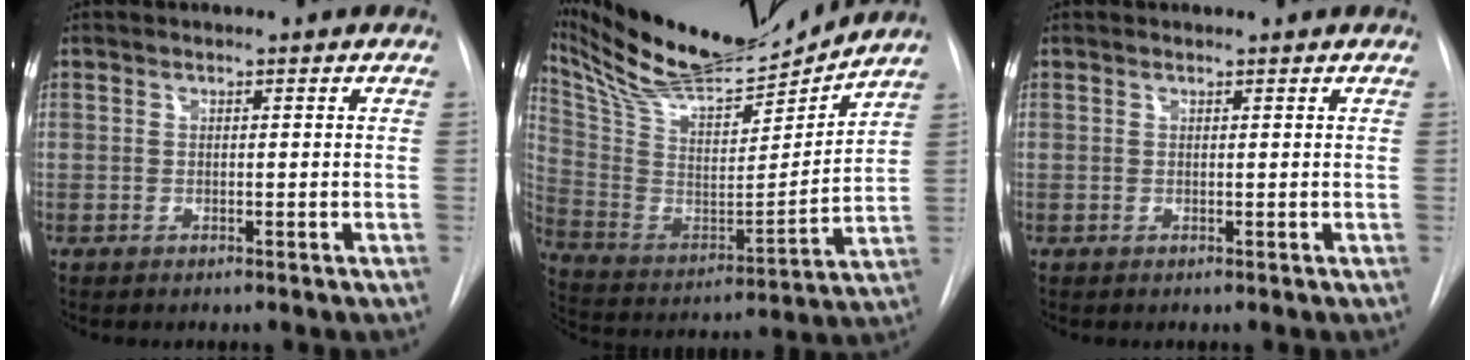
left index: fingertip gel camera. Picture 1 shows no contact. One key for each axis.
{"total": 20.8, "fx": 18.9, "fy": 2.3, "fz": 8.3, "tx": -0.166, "ty": -0.018, "tz": 0.322}
{"total": 0.0}